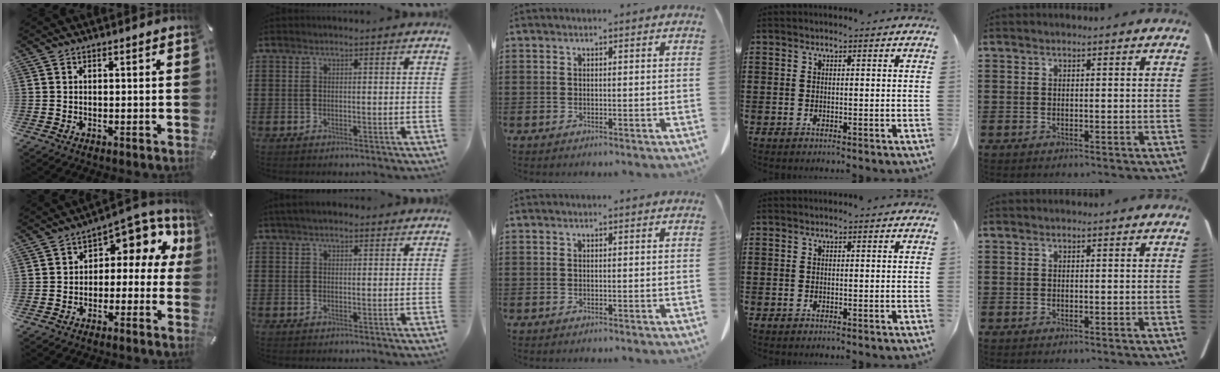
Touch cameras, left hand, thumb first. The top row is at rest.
{"thumb": {"total": 7.8, "force": [2.7, 5.1, 5.3], "torque": [-0.068, -0.023, 0.046]}, "index": {"total": 2.4, "force": [2.0, 0.9, 1.2], "torque": [-0.027, 0.006, 0.036]}}